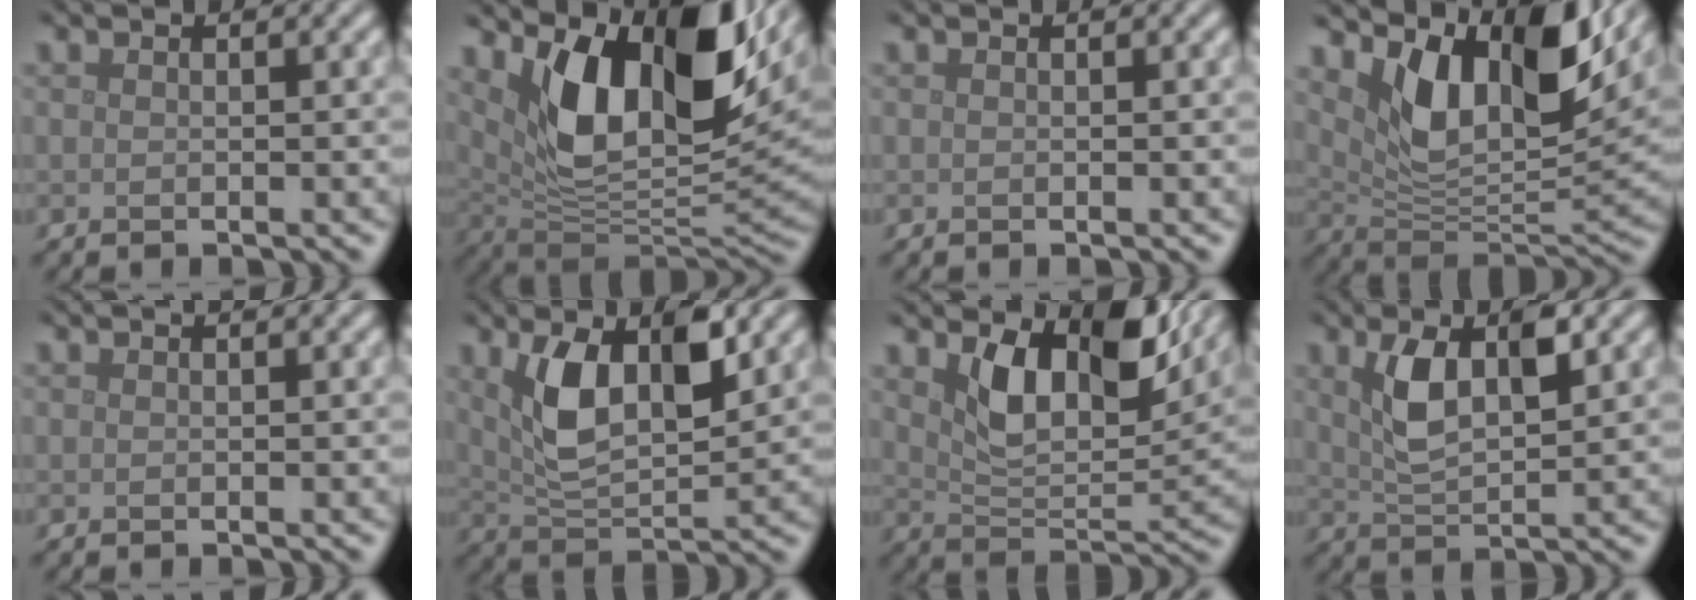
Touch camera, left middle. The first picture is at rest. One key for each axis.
{"total": 11.7, "fx": 4.8, "fy": 5.2, "fz": 9.3, "tx": -0.155, "ty": -0.011, "tz": 0.091}
{"total": 0.0}
{"total": 9.9, "fx": 5.0, "fy": 4.2, "fz": 7.5, "tx": -0.124, "ty": -0.008, "tz": 0.090}
{"total": 0.0}
{"total": 7.0, "fx": 2.3, "fy": 3.1, "fz": 5.8, "tx": -0.116, "ty": 0.000, "tz": 0.046}
{"total": 8.0, "fx": 3.4, "fy": 4.1, "fz": 5.9, "tx": -0.102, "ty": -0.012, "tz": 0.056}
{"total": 4.8, "fx": 1.8, "fy": 1.8, "fz": 4.0, "tx": -0.085, "ty": 0.003, "tz": 0.033}